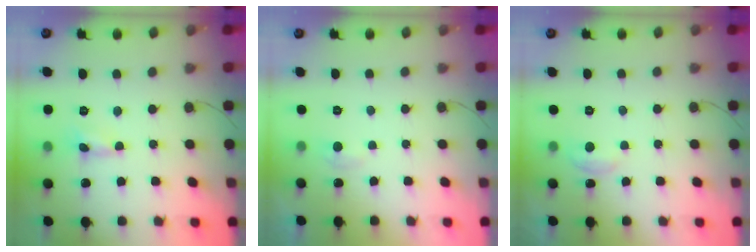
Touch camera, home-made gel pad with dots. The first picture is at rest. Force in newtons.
{"total": 4.5, "press": 4.4, "slide": 0.6}
{"total": 4.5, "press": 4.5, "slide": 0.5}